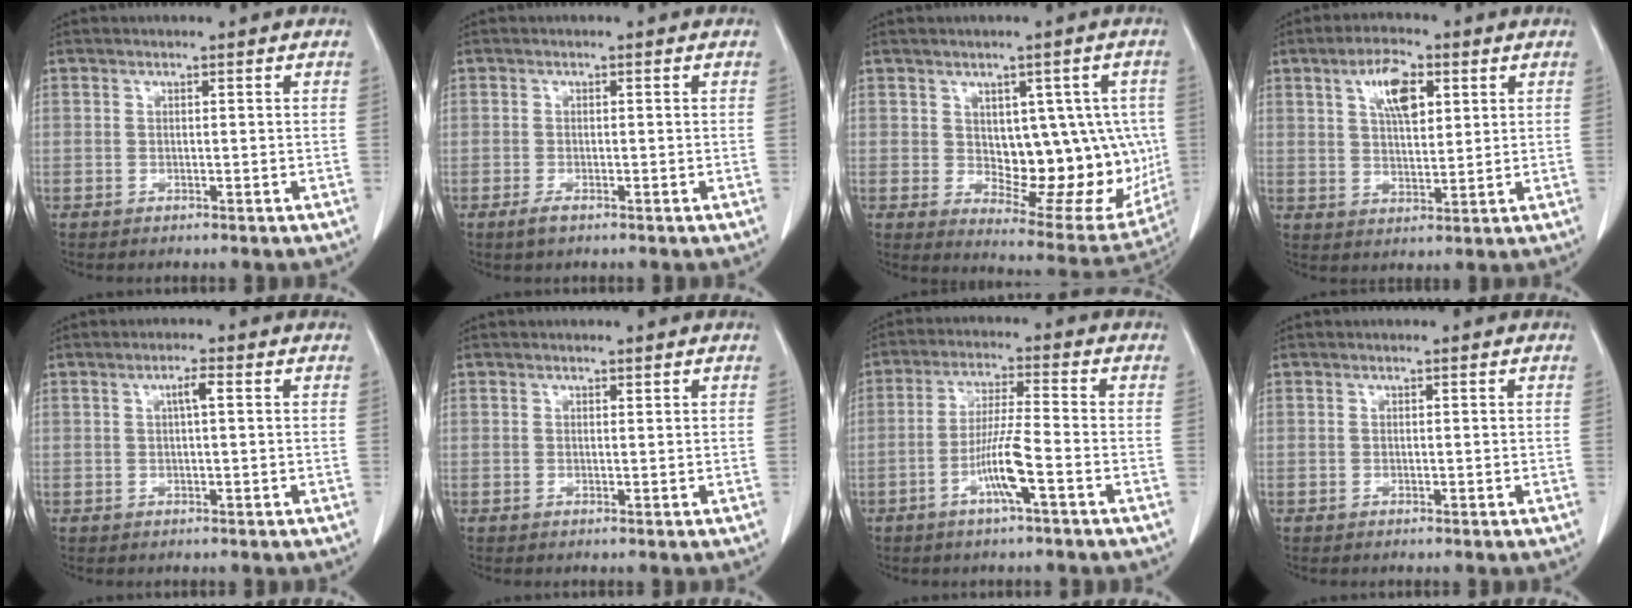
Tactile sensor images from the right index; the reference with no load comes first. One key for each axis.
{"total": 1.5, "fx": -1.0, "fy": 0.5, "fz": 1.0, "tx": -0.024, "ty": -0.002, "tz": -0.016}
{"total": 15.8, "fx": 0.4, "fy": 8.1, "fz": 13.5, "tx": -0.165, "ty": 0.005, "tz": 0.033}
{"total": 7.6, "fx": 3.3, "fy": 3.0, "fz": 6.2, "tx": -0.114, "ty": 0.008, "tz": 0.059}
{"total": 2.0, "fx": 0.5, "fy": 0.1, "fz": 2.0, "tx": -0.034, "ty": 0.005, "tz": 0.007}
{"total": 0.0}
{"total": 7.4, "fx": -2.9, "fy": -0.1, "fz": 6.8, "tx": -0.134, "ty": -0.004, "tz": -0.058}
{"total": 0.0}